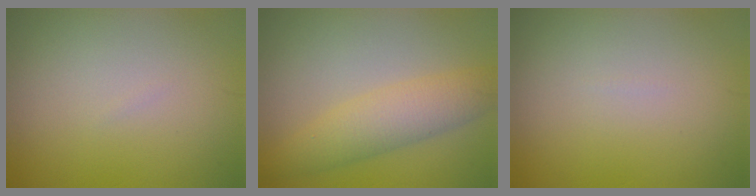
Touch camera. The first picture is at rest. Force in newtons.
{"total": 4.5, "press": 4.5, "slide": 0.1}
{"total": 0.0}